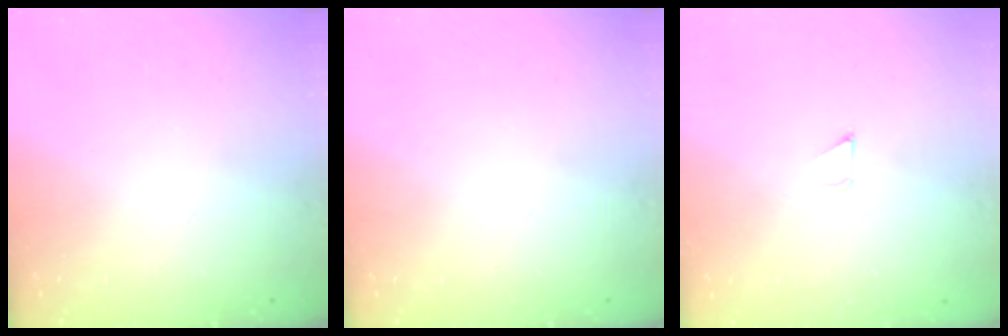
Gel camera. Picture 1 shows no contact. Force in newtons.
{"total": 0.0}
{"total": 2.6, "press": 2.6, "slide": 0.2}